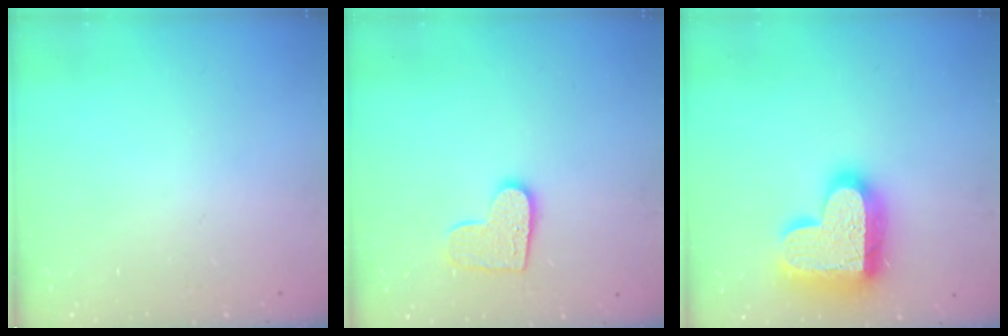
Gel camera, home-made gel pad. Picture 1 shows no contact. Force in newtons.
{"total": 9.8, "press": 9.8, "slide": 0.3}
{"total": 21.5, "press": 21.5, "slide": 1.6}